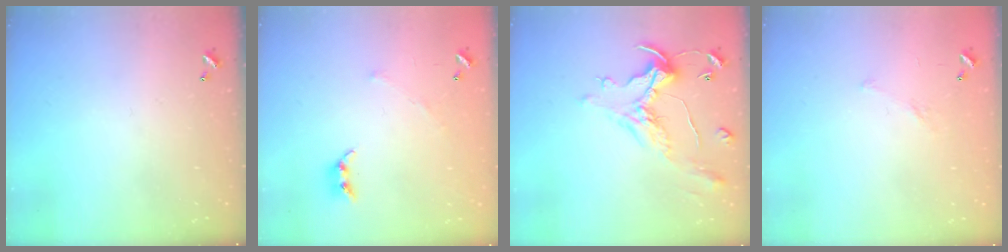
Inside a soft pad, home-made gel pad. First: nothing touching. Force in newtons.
{"total": 3.9, "press": 3.8, "slide": 0.8}
{"total": 1.7, "press": 1.2, "slide": 1.1}
{"total": 4.7, "press": 4.6, "slide": 1.0}